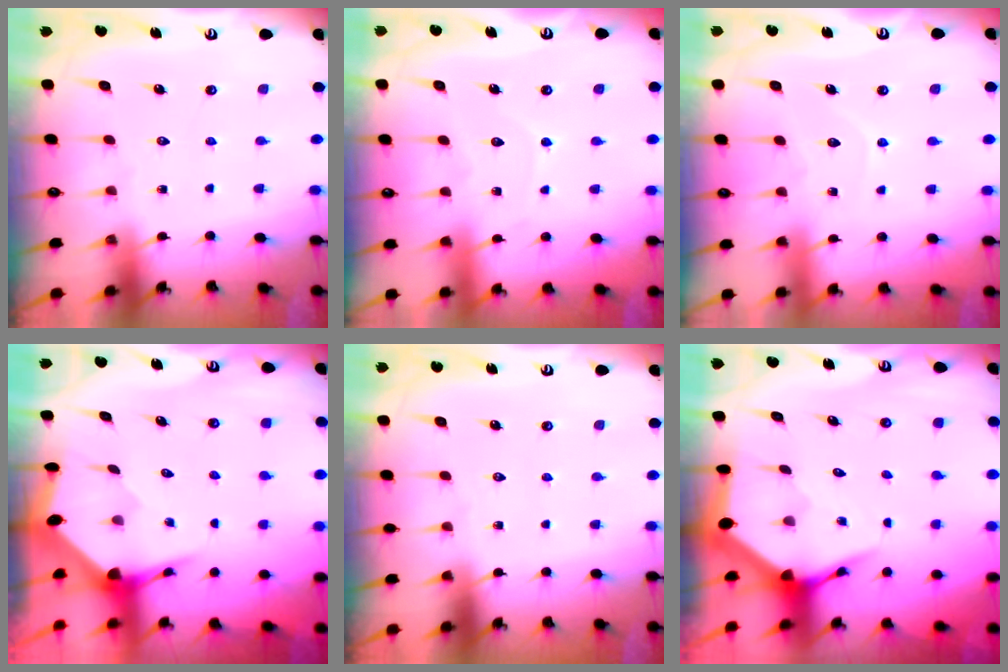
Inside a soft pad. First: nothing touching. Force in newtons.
{"total": 4.9, "press": 4.9, "slide": 0.5}
{"total": 5.0, "press": 5.0, "slide": 0.4}
{"total": 3.4, "press": 3.3, "slide": 0.4}
{"total": 0.0}
{"total": 3.9, "press": 3.8, "slide": 0.6}